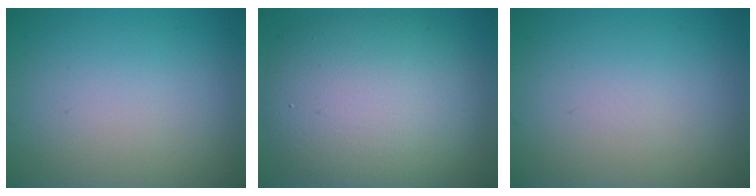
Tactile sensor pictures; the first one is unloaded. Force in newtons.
{"total": 10.3, "press": 10.2, "slide": 0.6}
{"total": 0.0}